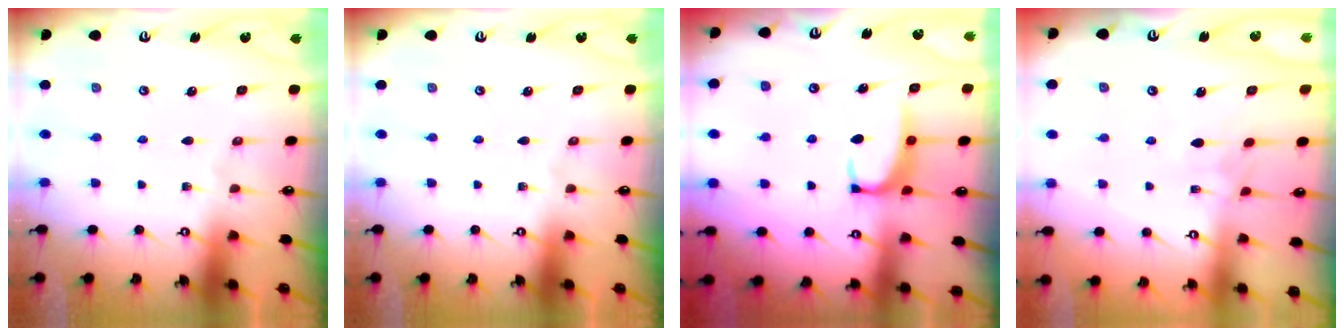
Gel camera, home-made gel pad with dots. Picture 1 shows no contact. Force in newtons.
{"total": 0.0}
{"total": 2.2, "press": 2.1, "slide": 0.6}
{"total": 2.4, "press": 2.3, "slide": 0.7}